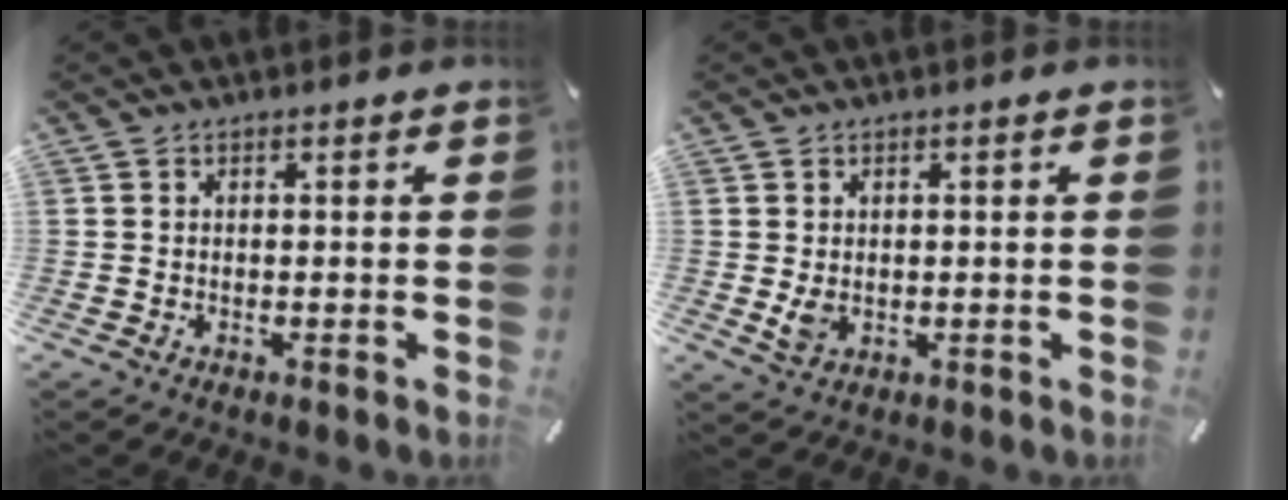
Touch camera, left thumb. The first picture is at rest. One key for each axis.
{"total": 3.0, "fx": 0.2, "fy": 2.4, "fz": 1.8, "tx": -0.039, "ty": -0.006, "tz": 0.002}